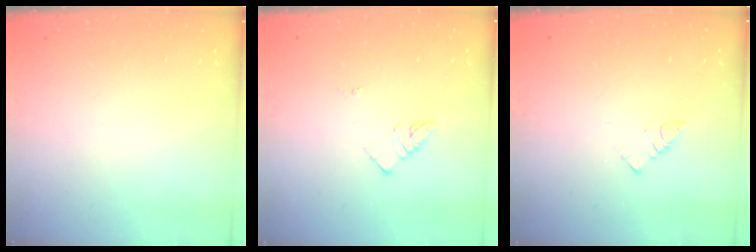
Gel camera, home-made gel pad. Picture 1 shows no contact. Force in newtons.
{"total": 3.3, "press": 3.3, "slide": 0.3}
{"total": 2.5, "press": 2.5, "slide": 0.1}